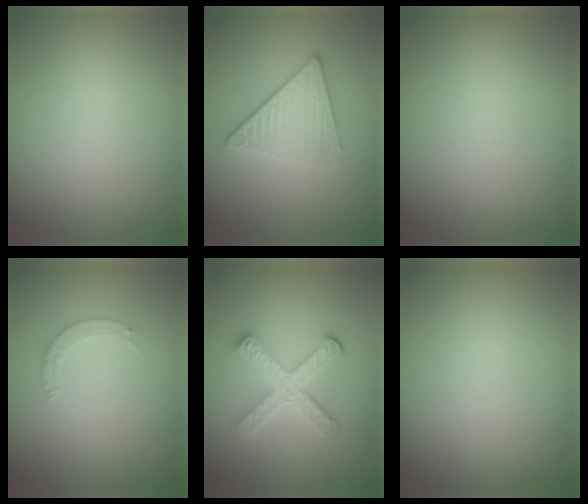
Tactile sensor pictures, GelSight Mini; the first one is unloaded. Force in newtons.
{"total": 3.7, "press": 3.1, "slide": 2.0}
{"total": 0.0}
{"total": 0.8, "press": 0.6, "slide": 0.6}
{"total": 3.8, "press": 3.1, "slide": 2.2}
{"total": 0.0}